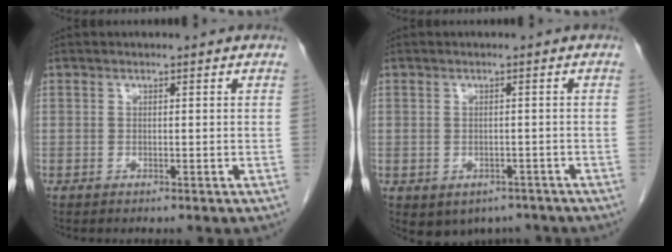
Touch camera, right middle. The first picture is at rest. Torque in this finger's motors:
{"motor_torque": [0.06, -0.05, 0.02, 0.03]}